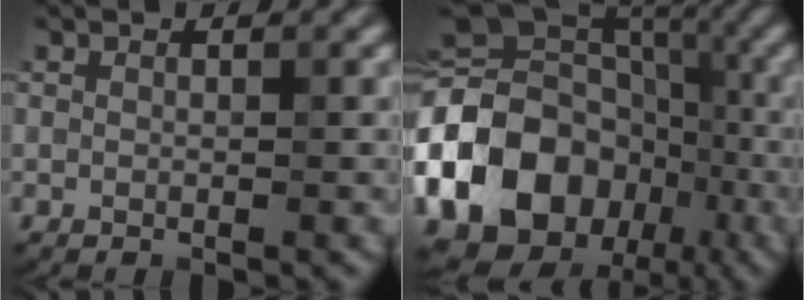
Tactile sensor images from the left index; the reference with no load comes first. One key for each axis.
{"total": 16.4, "fx": -5.2, "fy": 12.6, "fz": 9.0, "tx": -0.195, "ty": 0.020, "tz": -0.098}